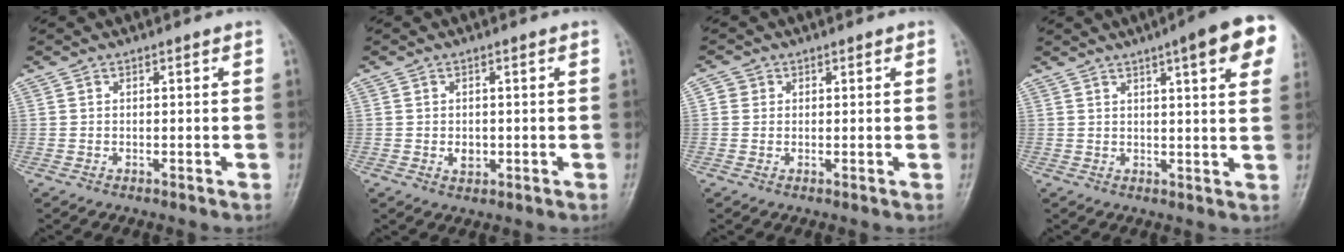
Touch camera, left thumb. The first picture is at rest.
{"total": 2.1, "force": [-0.3, 1.6, 1.4], "torque": [-0.013, 0.001, 0.000]}
{"total": 2.0, "force": [0.5, 1.9, 0.4], "torque": [0.007, 0.001, 0.001]}
{"total": 12.8, "force": [6.2, 2.6, 10.9], "torque": [-0.119, -0.006, 0.071]}